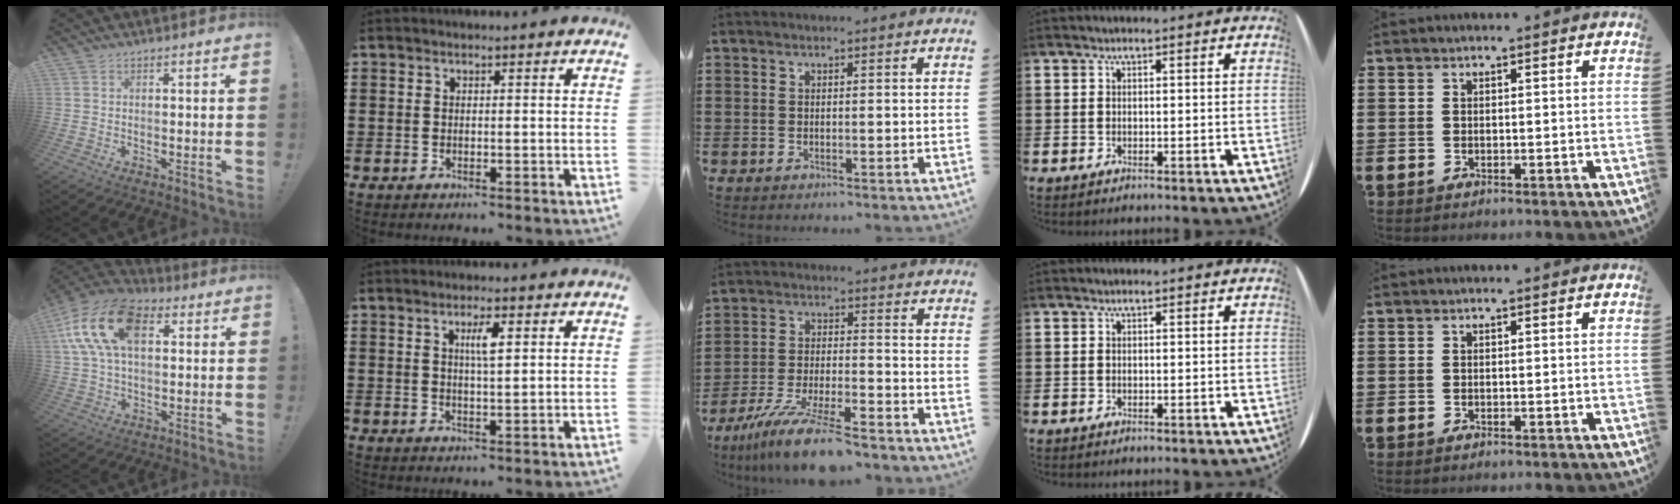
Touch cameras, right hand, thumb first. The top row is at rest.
{"thumb": {"total": 19.5, "force": [6.0, 11.6, 14.4], "torque": [-0.289, 0.001, 0.107]}, "index": {"total": 3.2, "force": [1.1, 0.6, 2.9], "torque": [-0.053, 0.002, 0.013]}, "middle": {"total": 11.0, "force": [-9.2, 0.8, 5.9], "torque": [-0.119, 0.008, -0.178]}}